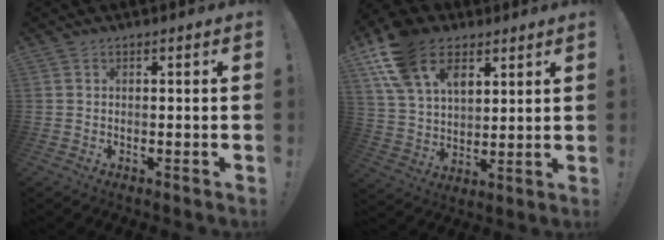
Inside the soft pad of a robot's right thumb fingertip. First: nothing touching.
{"total": 18.8, "force": [9.6, 12.4, 10.3], "torque": [-0.194, -0.045, 0.179]}